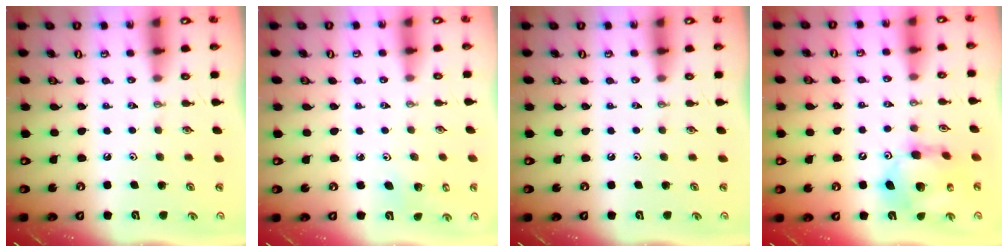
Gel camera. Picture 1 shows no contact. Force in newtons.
{"total": 3.0, "press": 2.9, "slide": 0.4}
{"total": 0.0}
{"total": 13.6, "press": 13.5, "slide": 1.5}